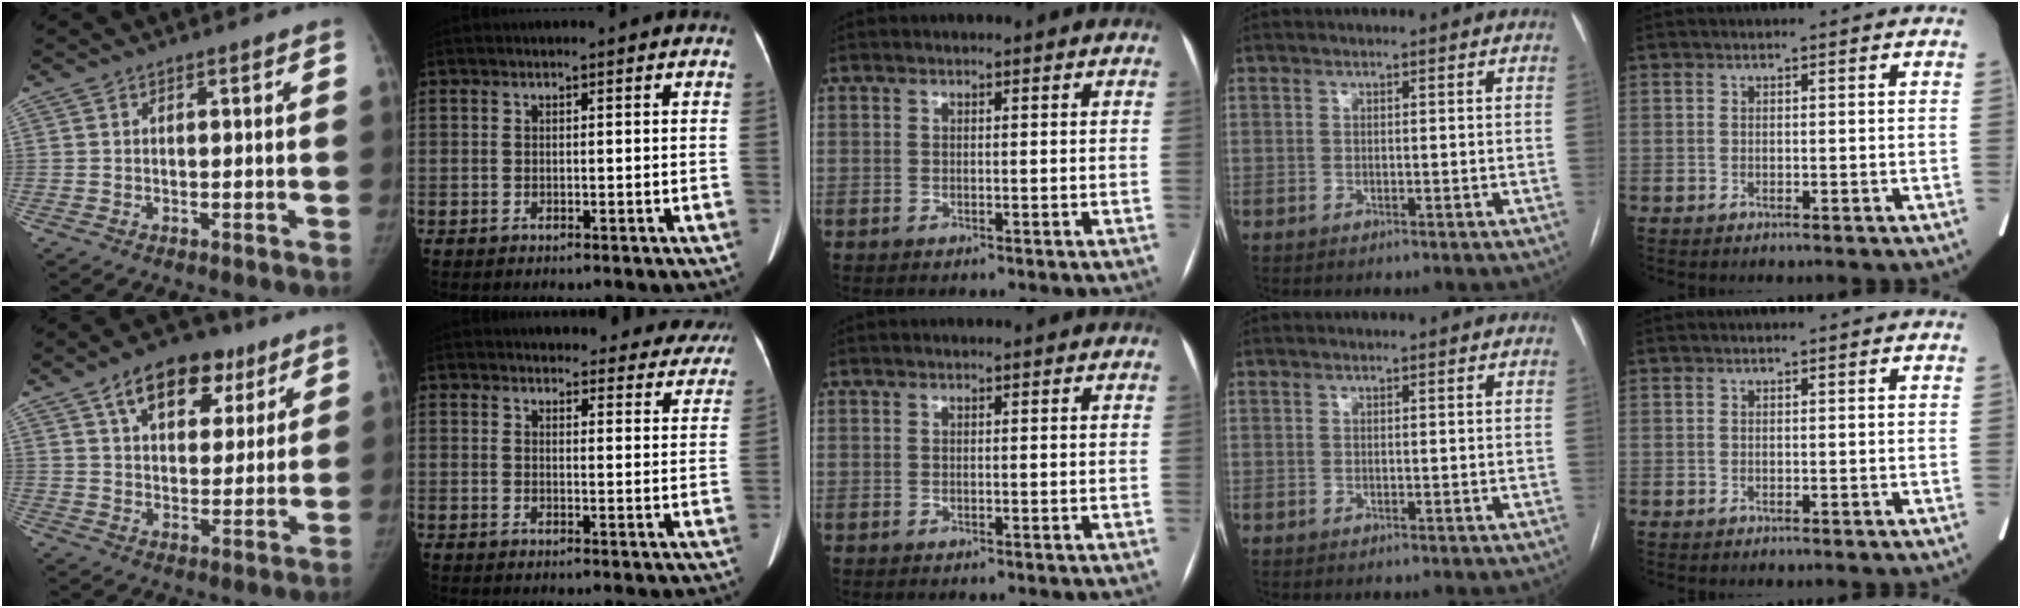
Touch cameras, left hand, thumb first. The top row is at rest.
{"thumb": {"total": 14.4, "force": [7.8, 8.6, 8.6], "torque": [-0.088, -0.014, 0.121]}, "index": {"total": 18.9, "force": [17.8, 5.1, 3.9], "torque": [-0.019, -0.031, 0.189]}}